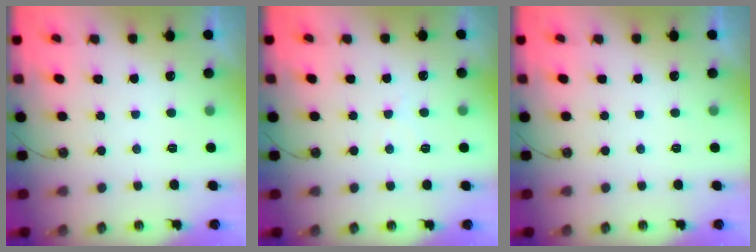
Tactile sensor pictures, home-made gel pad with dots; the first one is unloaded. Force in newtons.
{"total": 6.0, "press": 6.0, "slide": 0.9}
{"total": 0.0}